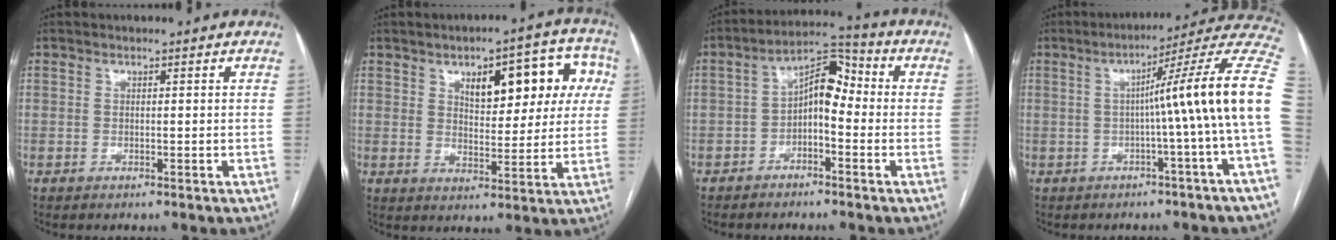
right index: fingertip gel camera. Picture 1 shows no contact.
{"total": 12.7, "force": [4.4, 5.5, 10.6], "torque": [-0.124, 0.034, 0.061]}
{"total": 7.3, "force": [-0.9, 3.5, 6.3], "torque": [-0.105, 0.040, -0.022]}
{"total": 15.3, "force": [-0.4, -2.1, 15.2], "torque": [-0.184, 0.031, -0.017]}